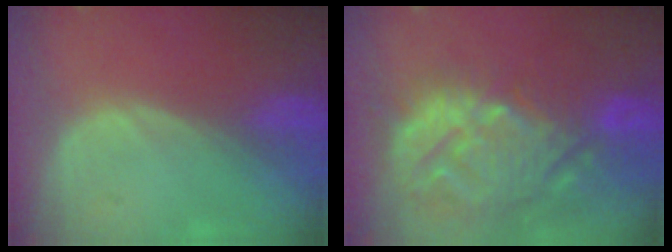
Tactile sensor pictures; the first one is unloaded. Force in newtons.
{"total": 14.5, "press": 12.4, "slide": 7.5}